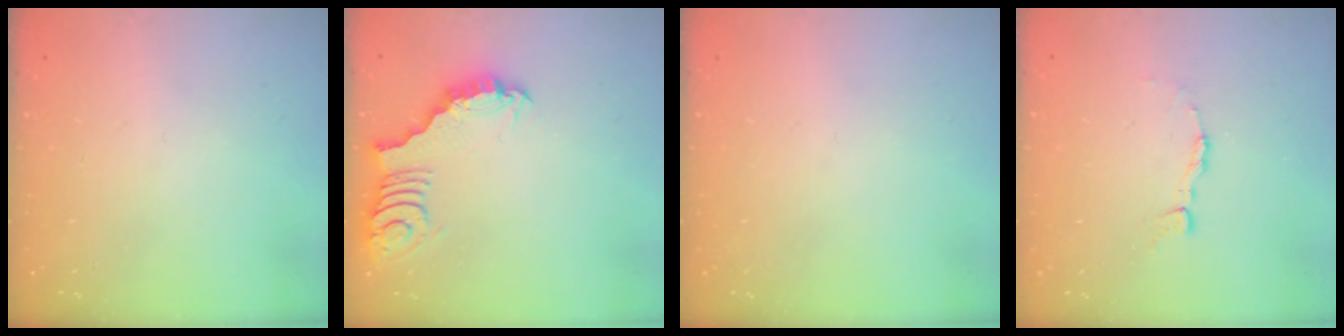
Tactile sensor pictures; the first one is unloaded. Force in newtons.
{"total": 3.3, "press": 3.3, "slide": 0.1}
{"total": 0.0}
{"total": 3.2, "press": 3.2, "slide": 0.2}